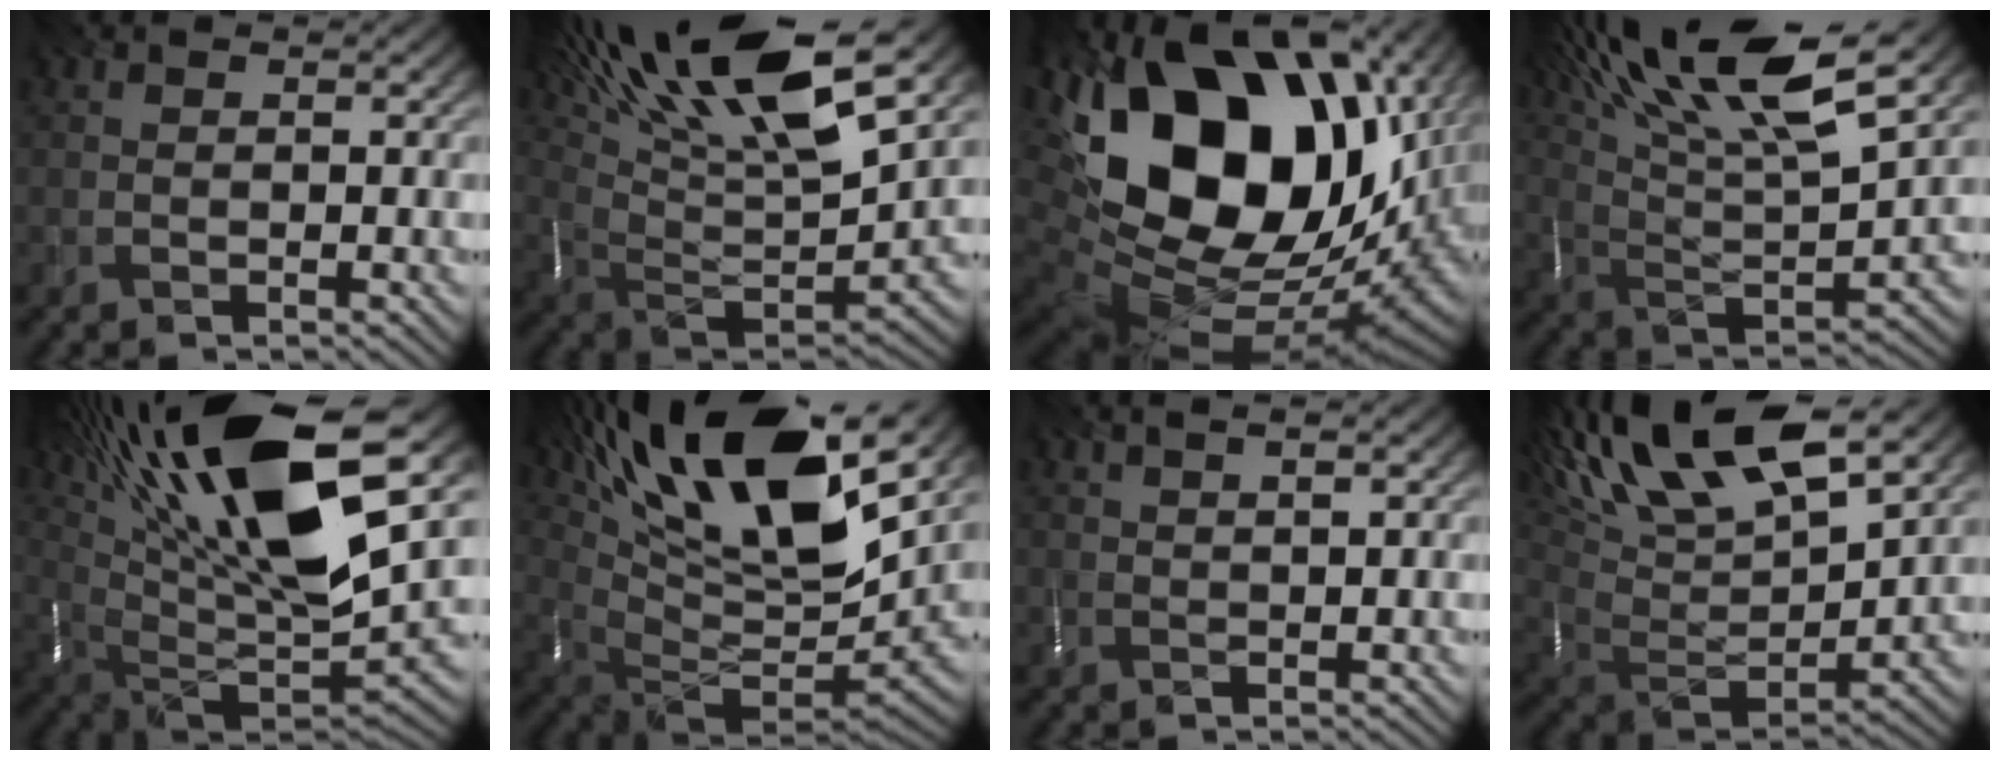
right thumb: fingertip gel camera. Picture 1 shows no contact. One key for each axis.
{"total": 17.4, "fx": 8.7, "fy": 5.7, "fz": 14.0, "tx": -0.293, "ty": 0.024, "tz": 0.149}
{"total": 22.1, "fx": 3.8, "fy": 14.9, "fz": 15.9, "tx": -0.332, "ty": -0.035, "tz": 0.106}
{"total": 16.8, "fx": 9.7, "fy": 5.1, "fz": 12.7, "tx": -0.264, "ty": 0.018, "tz": 0.163}
{"total": 19.8, "fx": 8.5, "fy": 7.1, "fz": 16.4, "tx": -0.309, "ty": 0.040, "tz": 0.138}
{"total": 19.2, "fx": 9.5, "fy": 7.5, "fz": 14.9, "tx": -0.277, "ty": 0.030, "tz": 0.160}
{"total": 1.6, "fx": 1.1, "fy": 0.0, "fz": 1.2, "tx": -0.021, "ty": 0.001, "tz": 0.025}
{"total": 18.0, "fx": 9.2, "fy": 7.1, "fz": 13.8, "tx": -0.291, "ty": 0.037, "tz": 0.142}